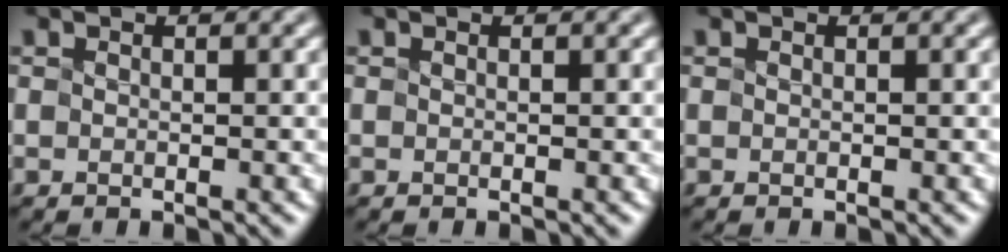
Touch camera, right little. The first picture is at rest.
{"total": 0.0}
{"total": 0.0}